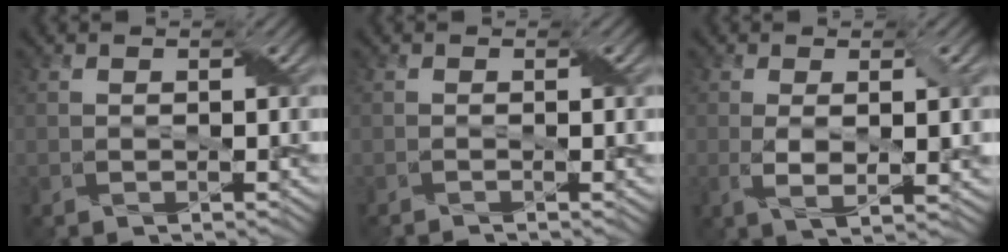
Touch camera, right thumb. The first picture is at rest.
{"total": 0.9, "force": [-0.5, 0.0, 0.7], "torque": [-0.014, 0.000, -0.010]}
{"total": 4.1, "force": [0.3, 1.1, 4.0], "torque": [-0.081, -0.004, 0.009]}